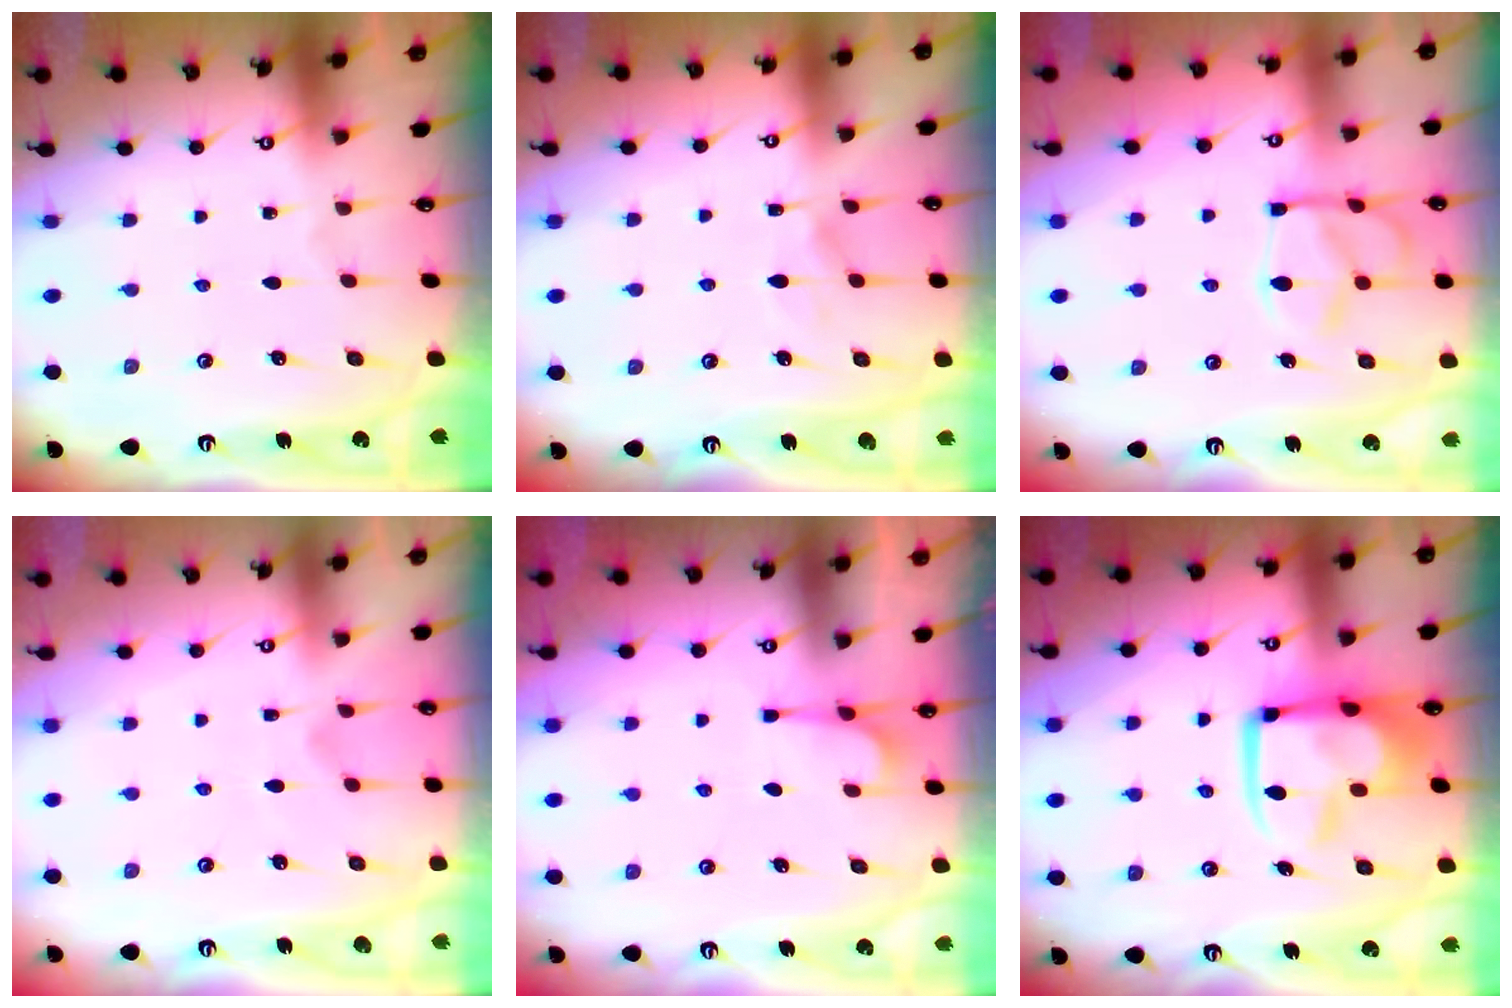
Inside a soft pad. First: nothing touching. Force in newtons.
{"total": 5.1, "press": 5.1, "slide": 0.5}
{"total": 6.2, "press": 5.9, "slide": 1.7}
{"total": 3.1, "press": 2.8, "slide": 1.2}
{"total": 6.3, "press": 6.2, "slide": 1.1}
{"total": 12.3, "press": 12.2, "slide": 1.5}